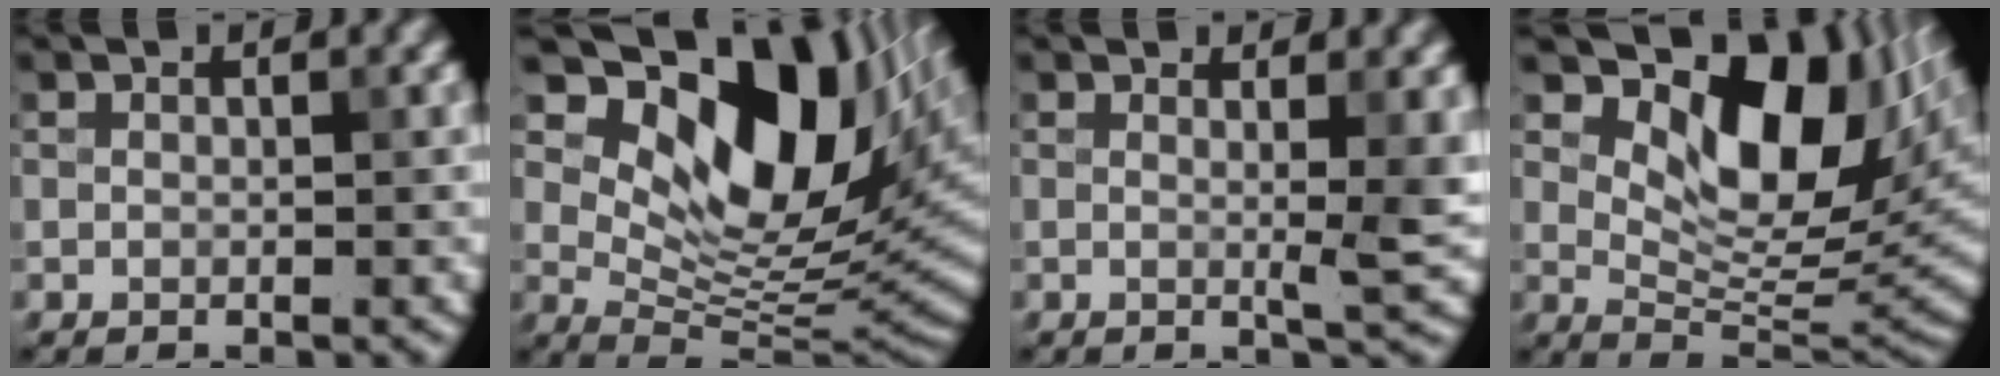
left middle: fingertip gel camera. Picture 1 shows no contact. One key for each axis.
{"total": 13.6, "fx": 6.6, "fy": 6.9, "fz": 9.7, "tx": -0.151, "ty": 0.002, "tz": 0.121}
{"total": 2.8, "fx": 0.6, "fy": 0.2, "fz": 2.7, "tx": -0.035, "ty": -0.005, "tz": 0.008}
{"total": 10.6, "fx": 4.7, "fy": 5.4, "fz": 7.9, "tx": -0.117, "ty": -0.008, "tz": 0.084}